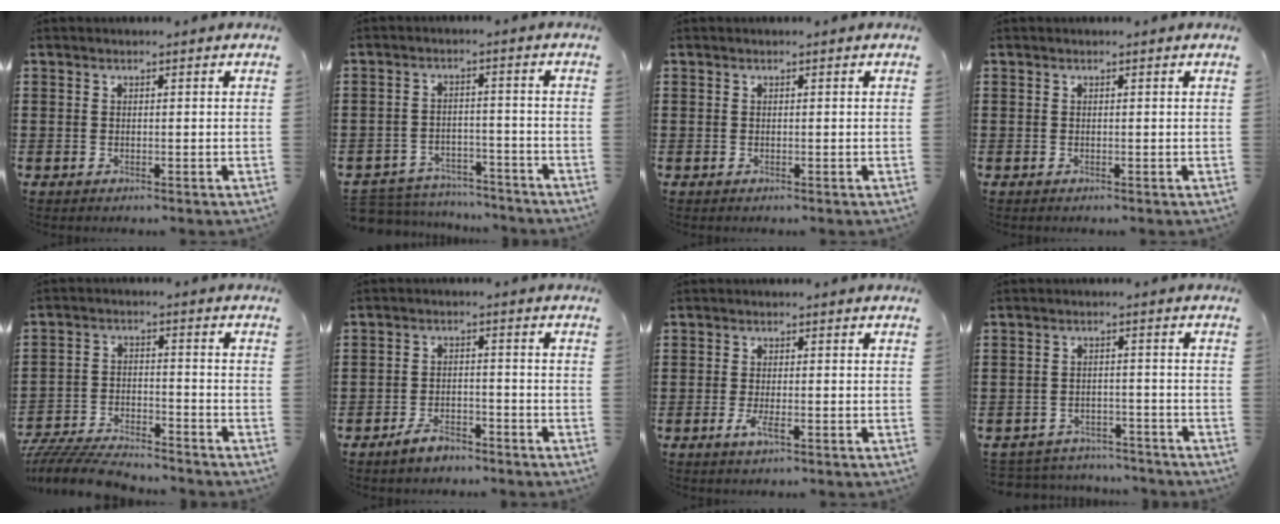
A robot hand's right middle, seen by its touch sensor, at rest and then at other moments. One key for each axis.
{"total": 4.6, "fx": -4.5, "fy": 0.9, "fz": -0.1, "tx": -0.012, "ty": 0.005, "tz": -0.098}
{"total": 0.0}
{"total": 0.0}
{"total": 7.1, "fx": -6.8, "fy": 0.9, "fz": 1.6, "tx": -0.036, "ty": 0.008, "tz": -0.134}
{"total": 3.3, "fx": -2.9, "fy": 1.2, "fz": 1.2, "tx": -0.028, "ty": 0.006, "tz": -0.058}
{"total": 2.5, "fx": -0.9, "fy": 0.6, "fz": 2.3, "tx": -0.053, "ty": -0.006, "tz": -0.020}
{"total": 3.1, "fx": -3.1, "fy": 0.5, "fz": -0.3, "tx": -0.004, "ty": 0.001, "tz": -0.068}